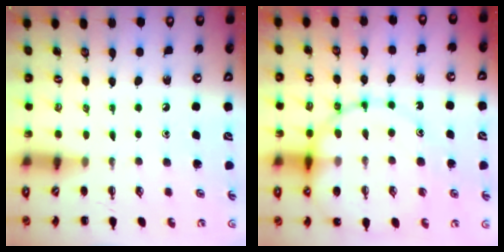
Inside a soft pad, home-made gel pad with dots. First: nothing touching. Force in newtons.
{"total": 18.6, "press": 18.2, "slide": 4.0}